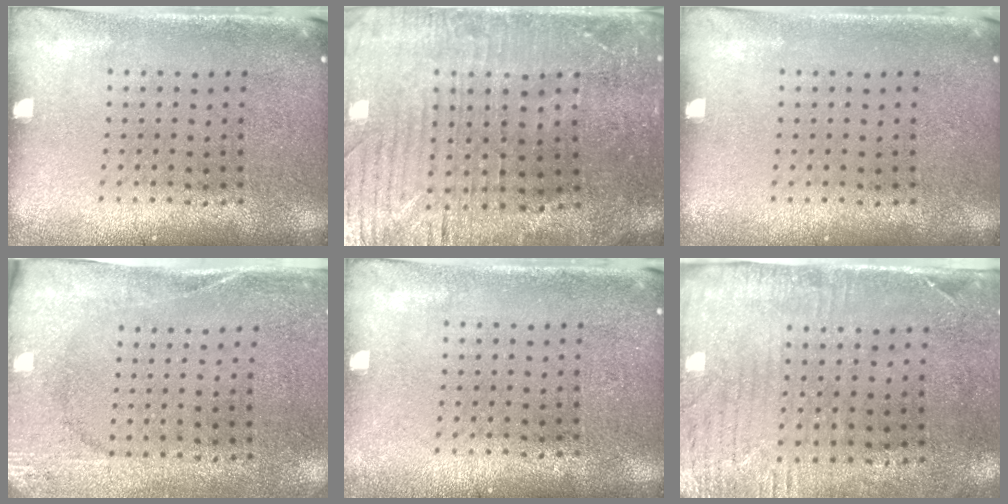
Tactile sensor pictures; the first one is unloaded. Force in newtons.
{"total": 2.2, "press": 2.2, "slide": 0.5}
{"total": 0.0}
{"total": 2.6, "press": 2.0, "slide": 1.6}
{"total": 0.6, "press": 0.6, "slide": 0.2}
{"total": 2.9, "press": 2.3, "slide": 1.7}